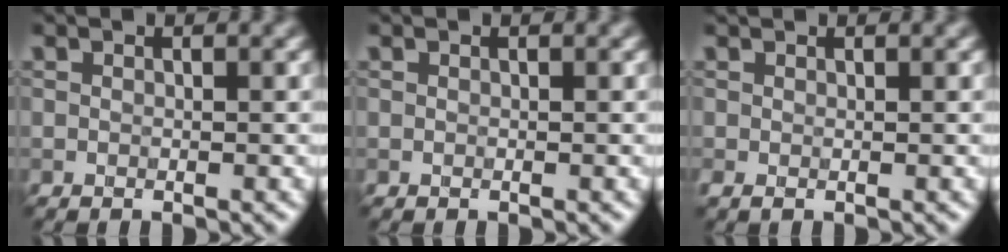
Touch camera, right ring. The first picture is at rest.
{"total": 0.0}
{"total": 0.7, "force": [0.2, 0.4, 0.5], "torque": [-0.013, 0.004, 0.001]}